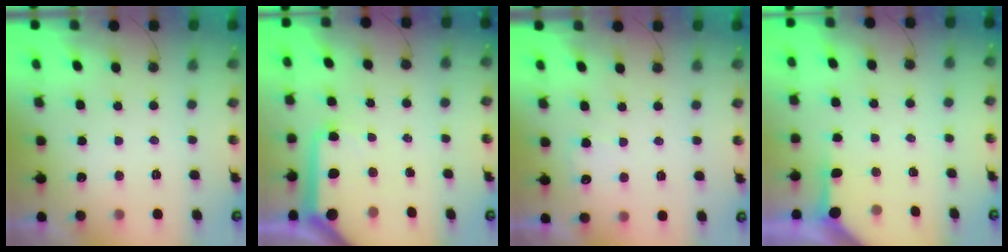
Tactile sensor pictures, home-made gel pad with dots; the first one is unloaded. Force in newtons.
{"total": 12.2, "press": 12.2, "slide": 1.4}
{"total": 4.6, "press": 4.5, "slide": 0.6}
{"total": 3.7, "press": 3.7, "slide": 0.2}